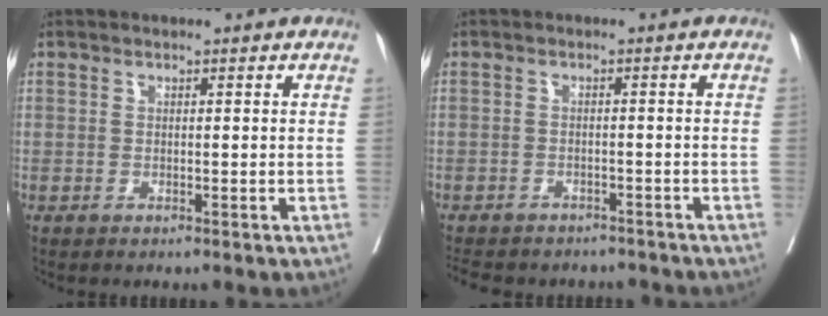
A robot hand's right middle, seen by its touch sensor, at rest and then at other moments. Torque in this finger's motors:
{"motor_torque": [1.02, -1.12, 0.14, 0.04]}